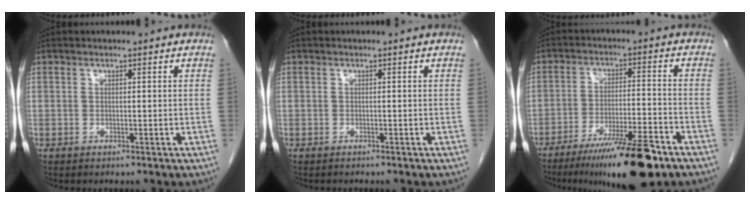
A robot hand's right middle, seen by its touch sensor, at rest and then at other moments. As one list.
[{"total": 0.8, "force": [-0.7, 0.2, 0.3], "torque": [-0.009, -0.002, -0.010]}, {"total": 14.0, "force": [-9.7, 1.4, 10.0], "torque": [-0.151, -0.023, -0.159]}]